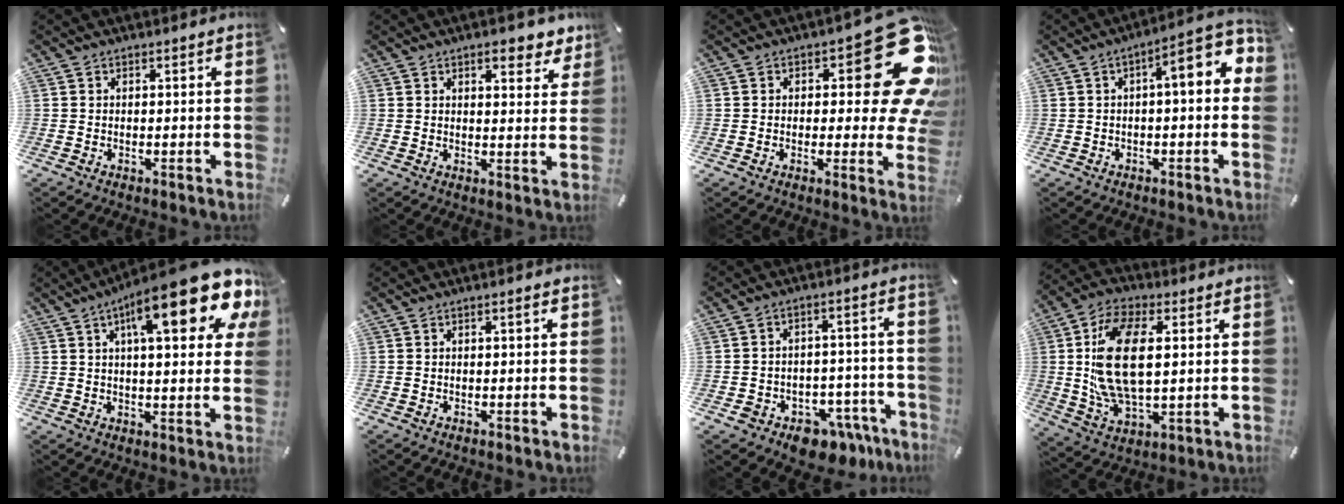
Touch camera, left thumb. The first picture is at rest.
{"total": 6.2, "force": [4.4, 2.6, 3.6], "torque": [-0.042, -0.021, 0.071]}
{"total": 22.8, "force": [9.1, 9.9, 18.4], "torque": [-0.214, -0.066, 0.157]}
{"total": 9.8, "force": [2.5, 2.8, 9.1], "torque": [-0.118, -0.026, 0.034]}
{"total": 20.3, "force": [10.2, 5.6, 16.7], "torque": [-0.247, -0.050, 0.154]}
{"total": 1.1, "force": [0.3, 0.0, 1.1], "torque": [-0.020, 0.001, 0.005]}
{"total": 6.7, "force": [-3.6, 5.2, 2.2], "torque": [-0.022, 0.013, -0.058]}
{"total": 16.4, "force": [2.4, 8.9, 13.6], "torque": [-0.293, -0.005, 0.041]}